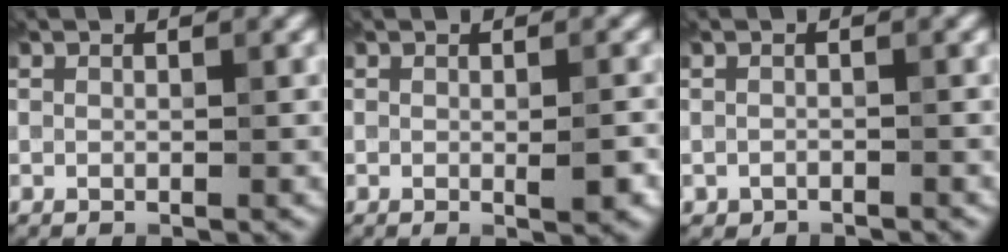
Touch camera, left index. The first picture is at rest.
{"total": 1.8, "force": [-0.2, 0.3, 1.8], "torque": [-0.026, -0.006, -0.002]}
{"total": 1.0, "force": [-0.9, 0.4, 0.0], "torque": [0.000, -0.006, -0.016]}